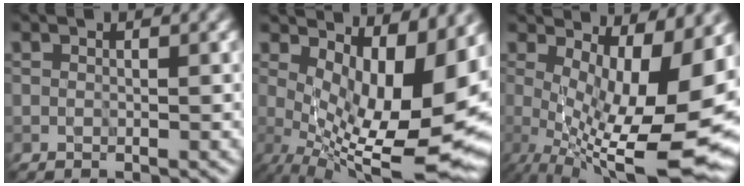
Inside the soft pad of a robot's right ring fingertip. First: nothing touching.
{"total": 14.4, "force": [1.6, 5.5, 13.2], "torque": [-0.181, -0.018, 0.056]}
{"total": 15.4, "force": [0.2, 5.3, 14.5], "torque": [-0.195, -0.018, 0.030]}